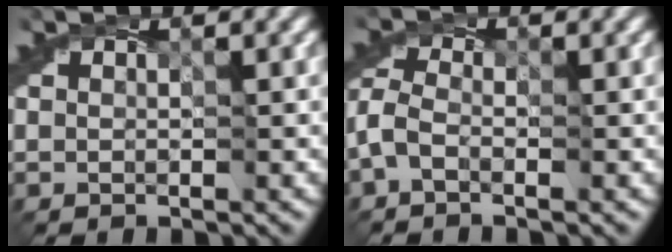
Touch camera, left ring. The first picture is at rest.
{"total": 2.3, "force": [-1.5, 1.2, 1.4], "torque": [-0.040, 0.006, -0.041]}